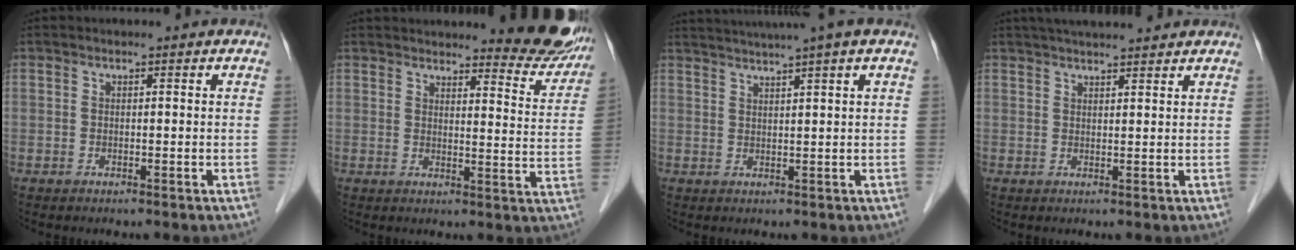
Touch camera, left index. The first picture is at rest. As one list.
[{"total": 11.6, "force": [10.8, 1.8, 3.7], "torque": [-0.024, -0.033, 0.117]}, {"total": 9.7, "force": [7.7, -1.3, 5.7], "torque": [-0.096, 0.030, 0.104]}, {"total": 9.1, "force": [8.1, 0.8, 4.1], "torque": [-0.063, 0.033, 0.114]}]